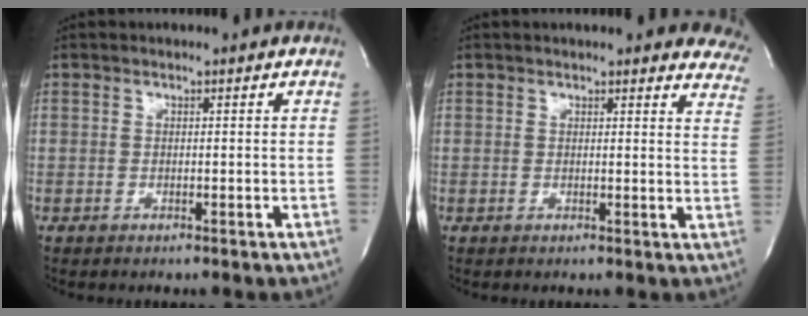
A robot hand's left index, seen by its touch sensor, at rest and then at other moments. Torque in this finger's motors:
{"motor_torque": [1.03, -1.11, 0.33, 0.08]}